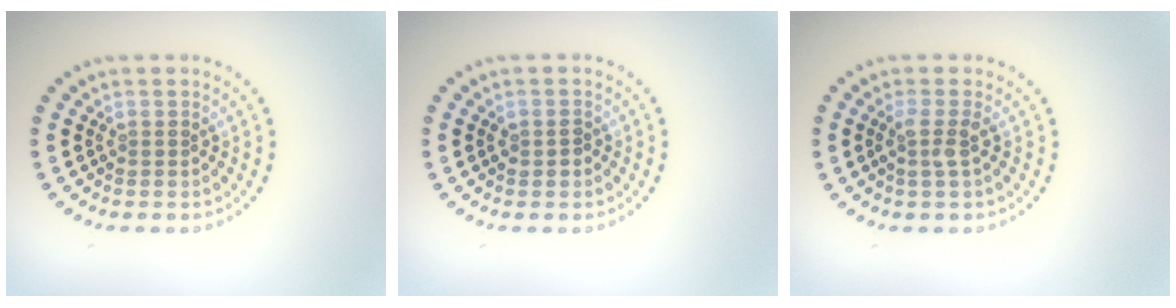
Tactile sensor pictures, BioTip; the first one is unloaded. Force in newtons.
{"total": 1.2, "press": 1.2, "slide": 0.1}
{"total": 1.6, "press": 1.3, "slide": 1.1}